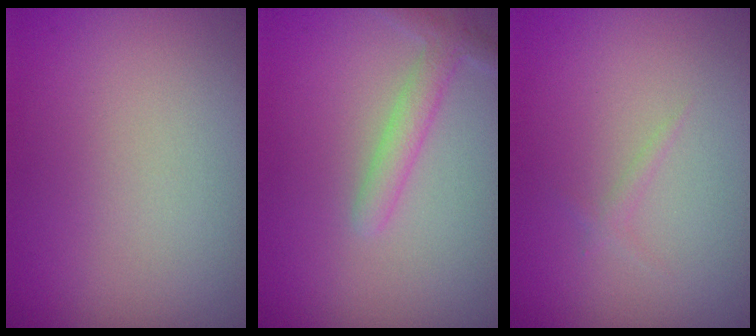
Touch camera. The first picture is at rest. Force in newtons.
{"total": 2.1, "press": 2.1, "slide": 0.1}
{"total": 0.6, "press": 0.6, "slide": 0.1}